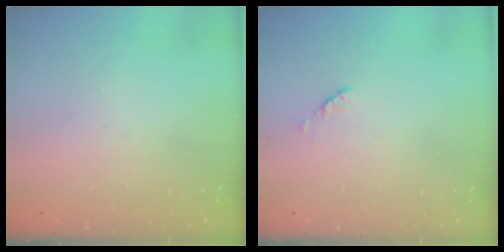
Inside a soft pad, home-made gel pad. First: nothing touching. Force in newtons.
{"total": 2.8, "press": 2.7, "slide": 0.4}